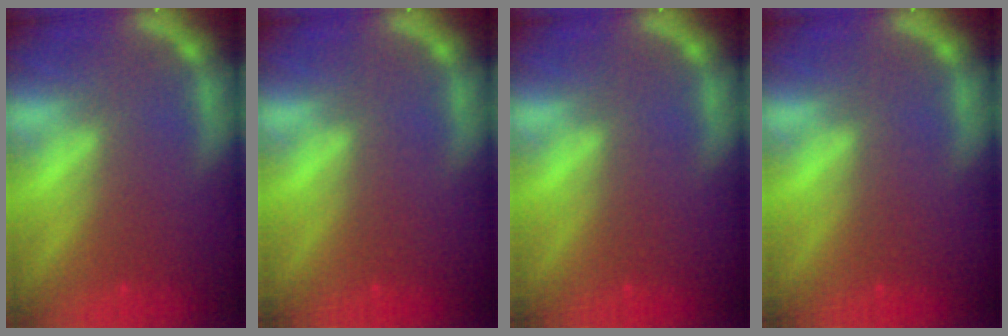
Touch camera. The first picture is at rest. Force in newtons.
{"total": 0.0}
{"total": 0.0}
{"total": 0.0}